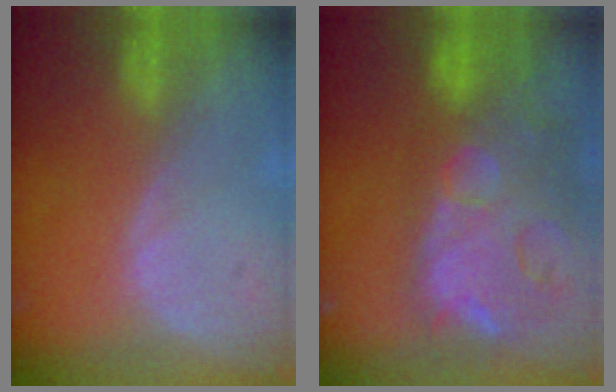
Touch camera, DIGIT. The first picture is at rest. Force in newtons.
{"total": 14.8, "press": 11.9, "slide": 8.9}